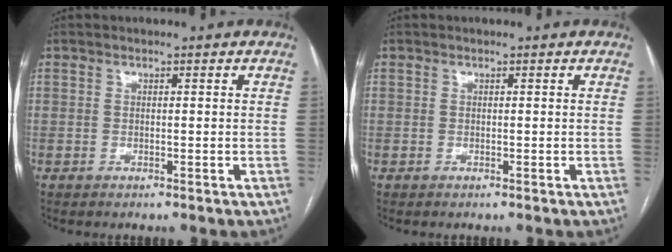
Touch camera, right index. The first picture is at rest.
{"total": 0.0}